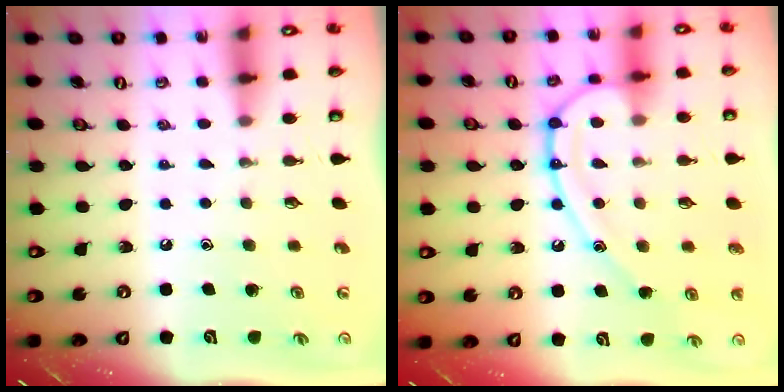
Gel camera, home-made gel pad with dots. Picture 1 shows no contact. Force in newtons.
{"total": 15.0, "press": 14.9, "slide": 1.4}